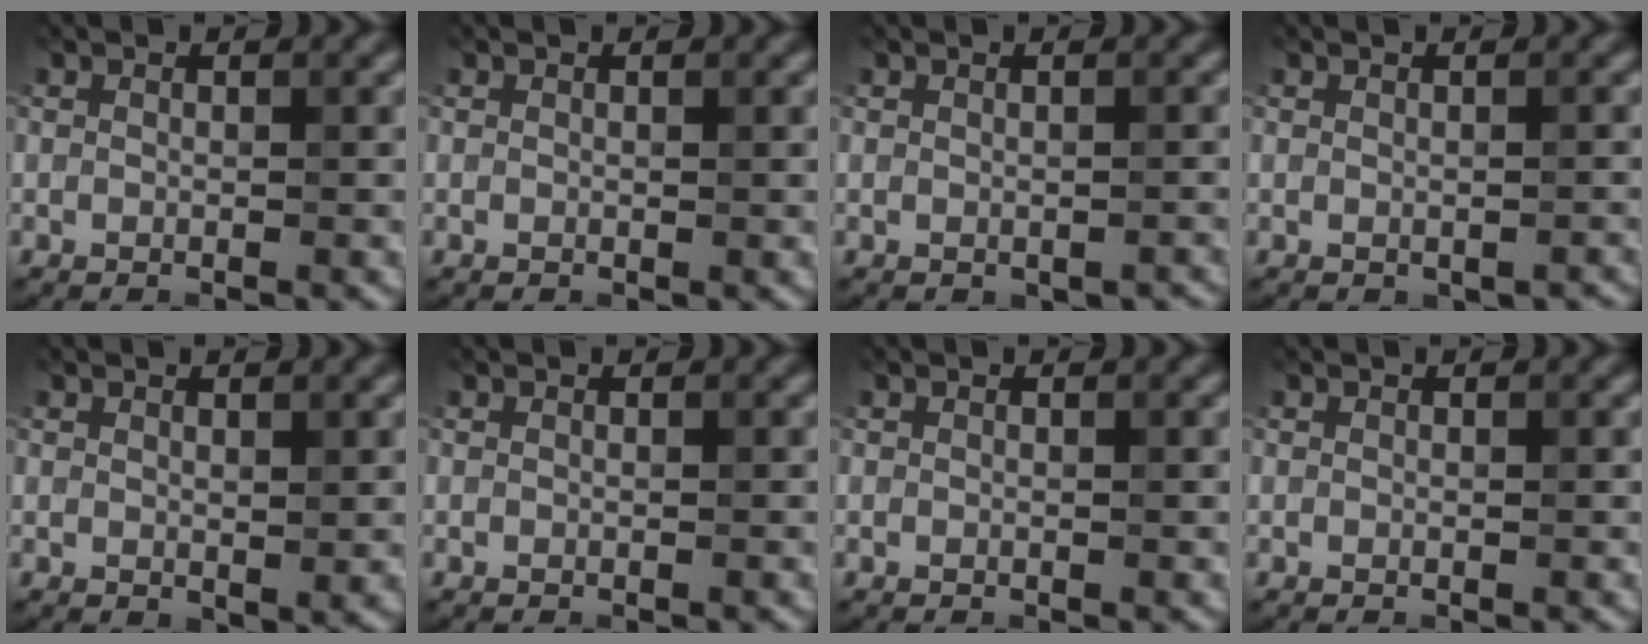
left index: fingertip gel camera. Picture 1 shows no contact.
{"total": 0.0}
{"total": 0.7, "force": [-0.3, 0.5, 0.5], "torque": [-0.008, -0.007, 0.000]}
{"total": 0.7, "force": [-0.3, 0.5, 0.4], "torque": [-0.007, -0.007, 0.001]}
{"total": 1.0, "force": [0.6, 0.5, 0.6], "torque": [-0.009, -0.006, 0.016]}
{"total": 0.0}
{"total": 0.0}
{"total": 0.0}